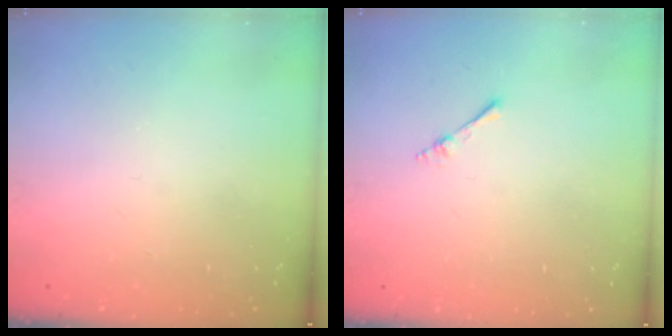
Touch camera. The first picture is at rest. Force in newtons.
{"total": 2.2, "press": 2.1, "slide": 0.3}